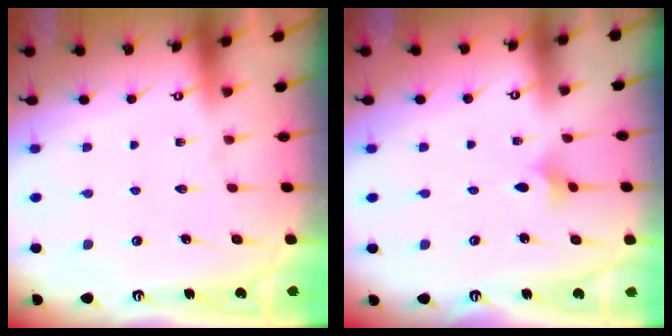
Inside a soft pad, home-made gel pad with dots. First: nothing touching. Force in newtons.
{"total": 2.1, "press": 2.0, "slide": 0.5}